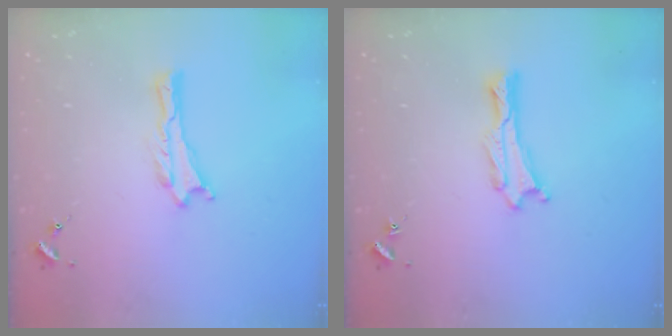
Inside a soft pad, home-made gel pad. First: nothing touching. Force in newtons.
{"total": 0.8, "press": 0.7, "slide": 0.2}